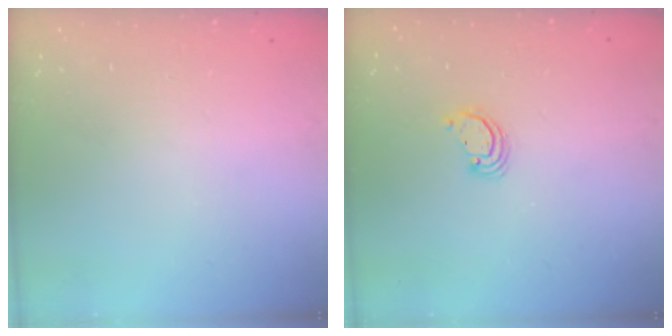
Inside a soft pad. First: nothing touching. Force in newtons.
{"total": 2.6, "press": 2.6, "slide": 0.2}